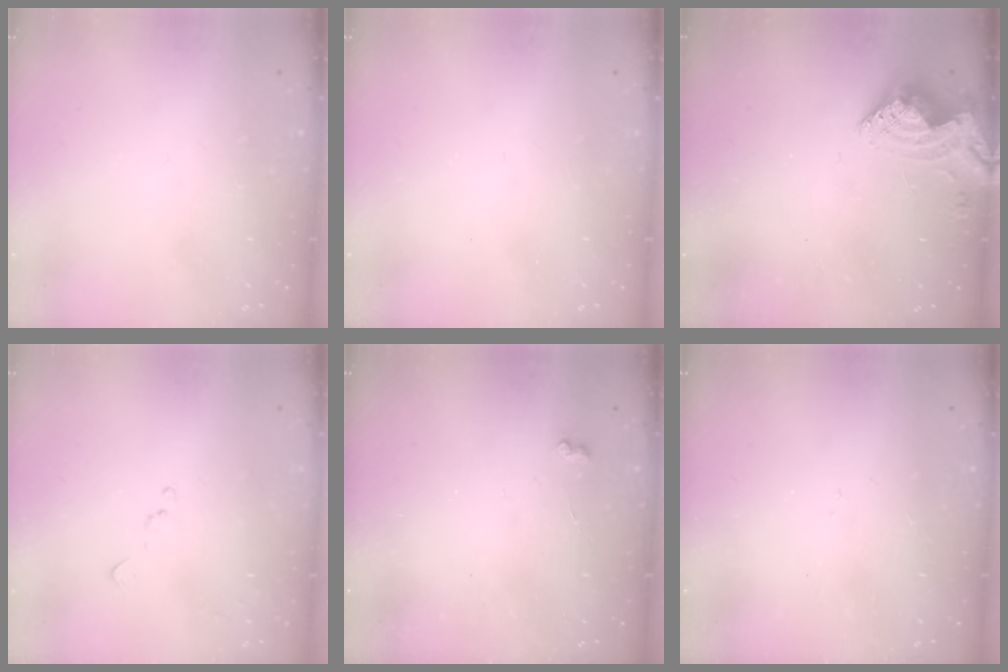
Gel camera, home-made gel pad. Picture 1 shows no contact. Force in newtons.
{"total": 1.5, "press": 1.3, "slide": 0.9}
{"total": 8.4, "press": 8.4, "slide": 0.4}
{"total": 7.9, "press": 7.9, "slide": 0.8}
{"total": 3.0, "press": 3.0, "slide": 0.5}
{"total": 3.1, "press": 3.0, "slide": 0.6}